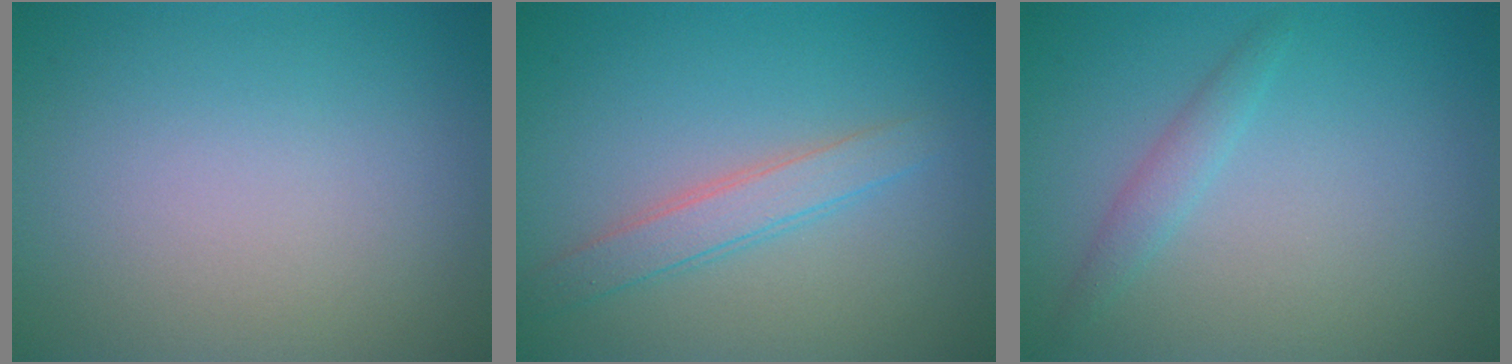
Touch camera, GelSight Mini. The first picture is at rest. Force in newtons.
{"total": 2.4, "press": 2.4, "slide": 0.0}
{"total": 1.4, "press": 1.4, "slide": 0.0}